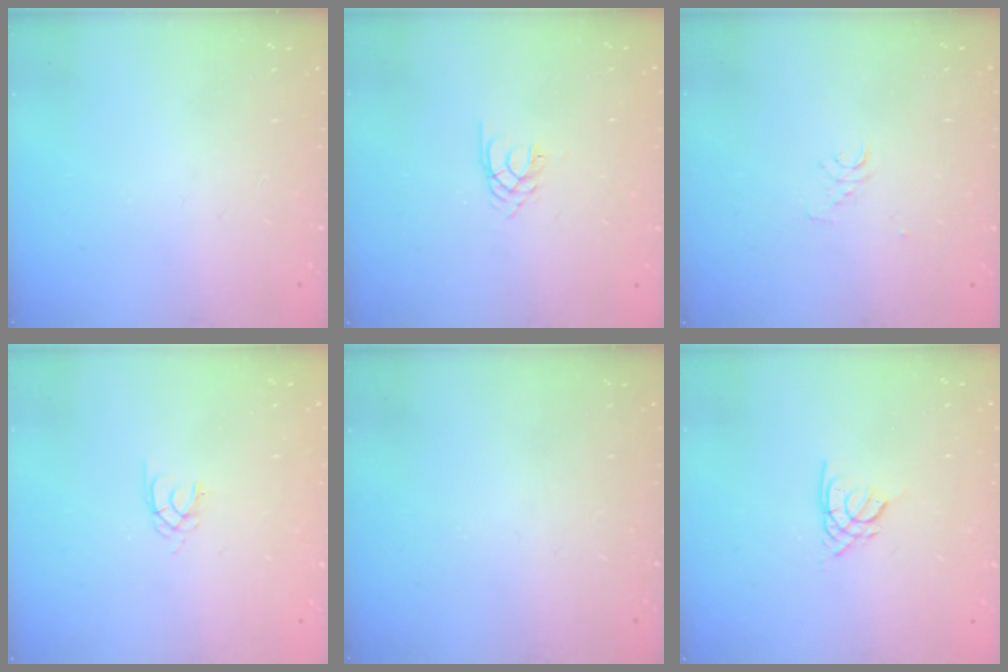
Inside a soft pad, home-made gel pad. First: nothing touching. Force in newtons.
{"total": 1.9, "press": 1.9, "slide": 0.2}
{"total": 2.6, "press": 2.6, "slide": 0.1}
{"total": 1.3, "press": 1.2, "slide": 0.3}
{"total": 0.0}
{"total": 2.2, "press": 2.1, "slide": 0.5}